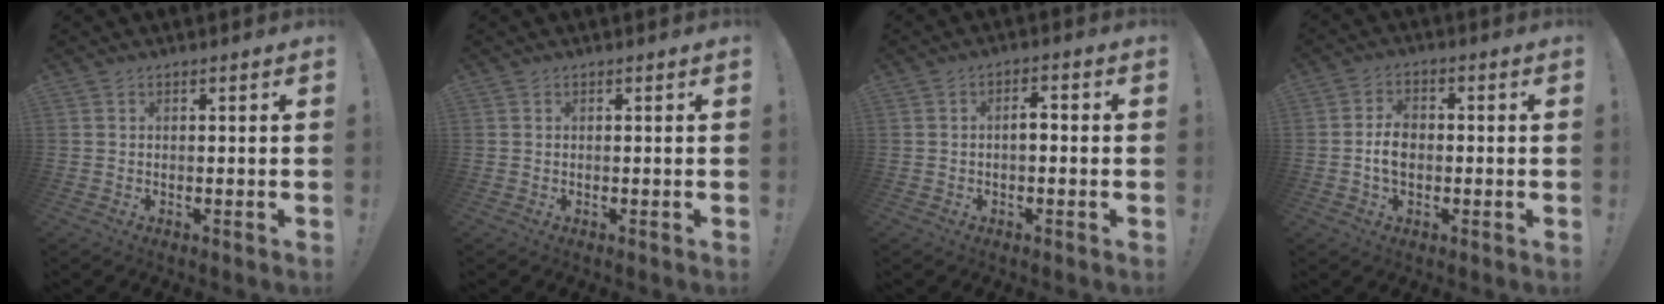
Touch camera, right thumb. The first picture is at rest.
{"total": 0.0}
{"total": 3.3, "force": [-1.0, 1.4, 2.8], "torque": [-0.043, 0.008, -0.023]}
{"total": 5.7, "force": [-0.7, 4.0, 4.1], "torque": [-0.072, 0.006, -0.015]}